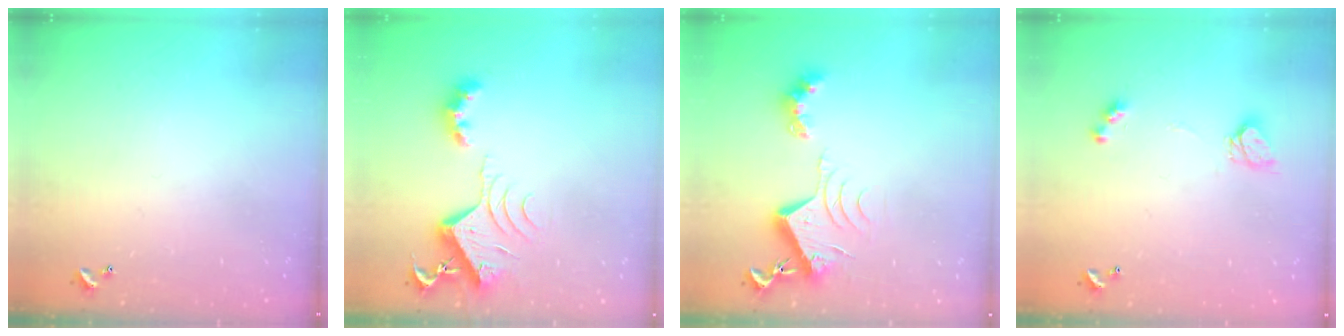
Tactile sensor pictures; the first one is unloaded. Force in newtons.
{"total": 7.1, "press": 7.1, "slide": 0.8}
{"total": 9.0, "press": 8.9, "slide": 1.0}
{"total": 6.3, "press": 6.3, "slide": 0.6}